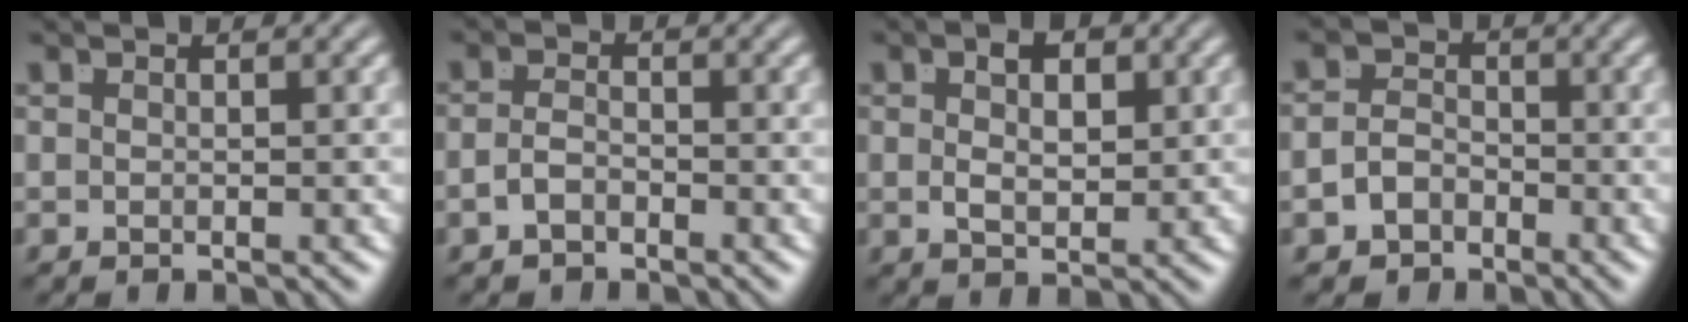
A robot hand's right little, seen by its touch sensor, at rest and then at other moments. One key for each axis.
{"total": 1.7, "fx": -1.6, "fy": 0.3, "fz": 0.7, "tx": -0.015, "ty": -0.013, "tz": -0.020}
{"total": 2.8, "fx": 0.7, "fy": 1.1, "fz": 2.5, "tx": -0.033, "ty": -0.012, "tz": 0.019}
{"total": 5.1, "fx": -2.3, "fy": 4.4, "fz": 1.0, "tx": -0.021, "ty": -0.022, "tz": -0.041}